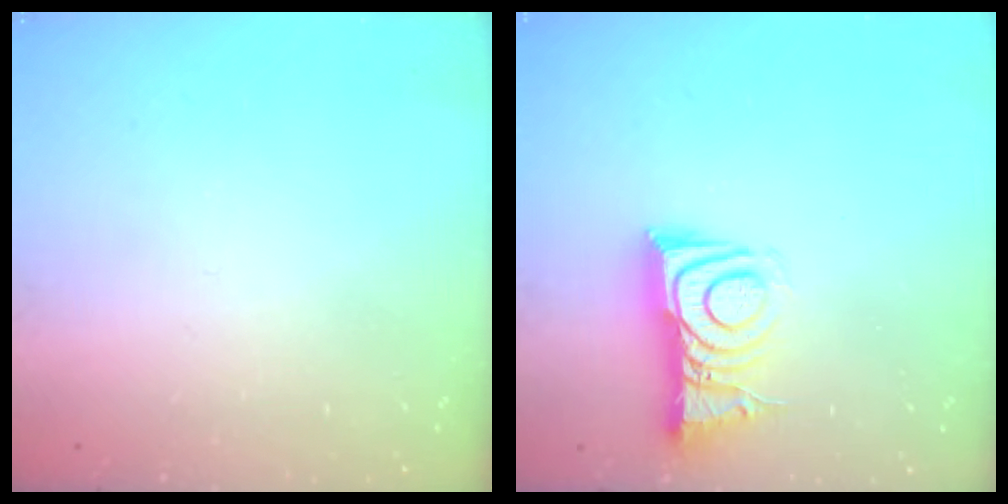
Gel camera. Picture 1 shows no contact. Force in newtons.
{"total": 8.3, "press": 8.3, "slide": 0.7}